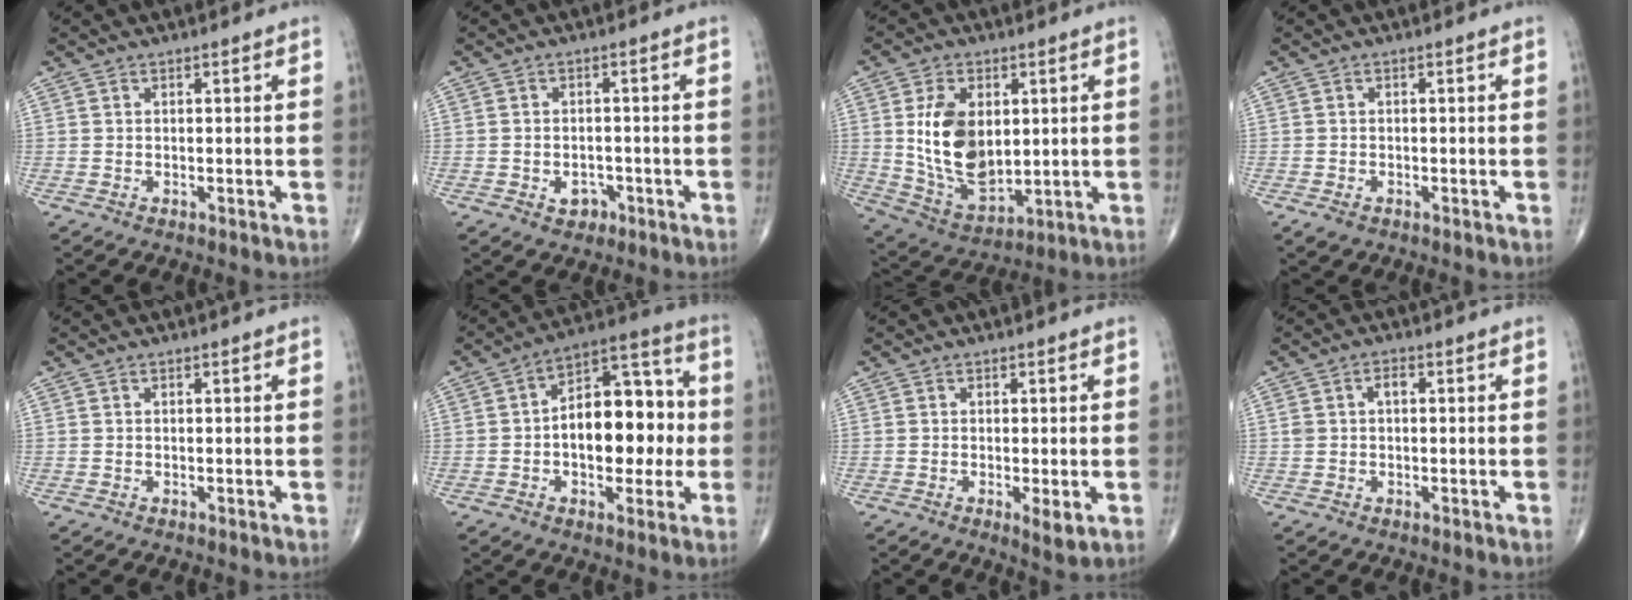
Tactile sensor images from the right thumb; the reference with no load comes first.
{"total": 3.0, "force": [-1.3, 2.3, 1.4], "torque": [-0.003, 0.008, -0.014]}
{"total": 15.1, "force": [2.1, 9.3, 11.6], "torque": [-0.187, -0.017, 0.054]}
{"total": 1.7, "force": [-0.9, 1.1, 0.9], "torque": [-0.014, 0.001, -0.012]}
{"total": 0.0}
{"total": 17.1, "force": [-0.9, 9.8, 14.1], "torque": [-0.171, 0.038, -0.019]}
{"total": 3.1, "force": [-0.7, 0.8, 2.9], "torque": [-0.047, -0.011, -0.012]}
{"total": 2.6, "force": [0.4, 1.7, 2.0], "torque": [-0.036, 0.011, 0.008]}